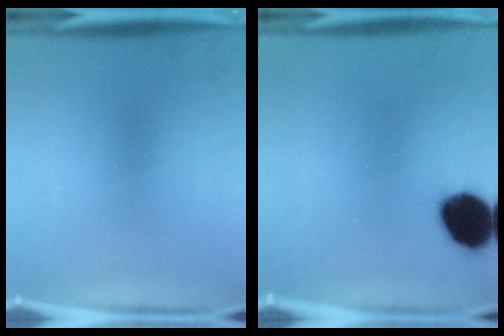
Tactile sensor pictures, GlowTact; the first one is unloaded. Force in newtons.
{"total": 11.9}